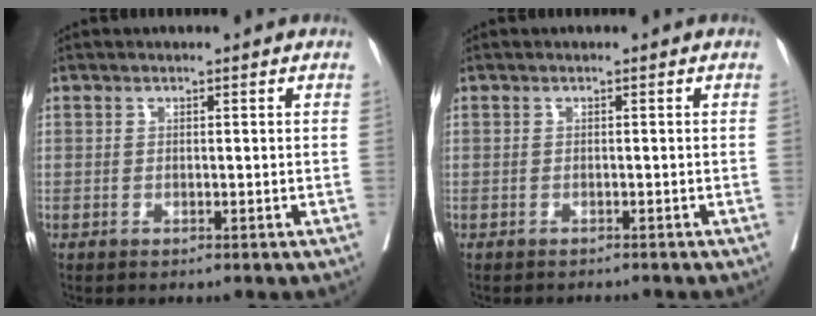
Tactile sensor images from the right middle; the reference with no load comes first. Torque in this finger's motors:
{"motor_torque": [-0.32, -0.30, 0.00, 0.00]}